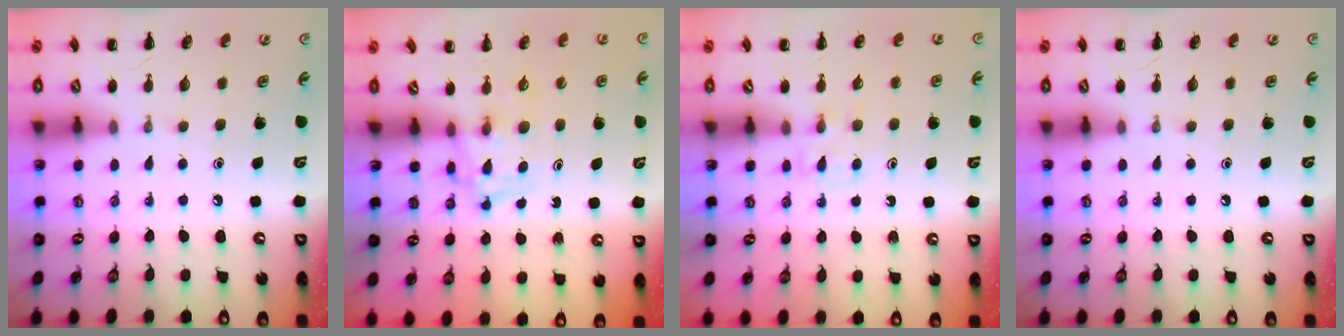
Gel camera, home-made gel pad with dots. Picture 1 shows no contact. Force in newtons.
{"total": 4.0, "press": 4.0, "slide": 0.3}
{"total": 3.6, "press": 3.4, "slide": 1.2}
{"total": 0.0}